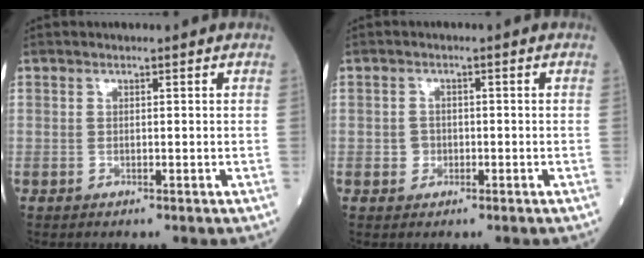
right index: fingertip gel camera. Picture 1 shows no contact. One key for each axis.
{"total": 1.7, "fx": -0.6, "fy": 1.6, "fz": 0.5, "tx": -0.003, "ty": 0.006, "tz": -0.009}